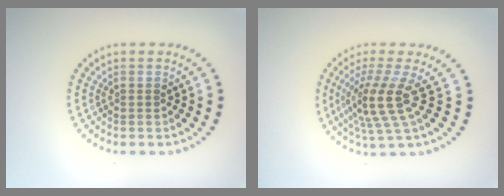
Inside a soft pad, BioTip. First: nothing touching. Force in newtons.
{"total": 4.3, "press": 3.0, "slide": 3.0}